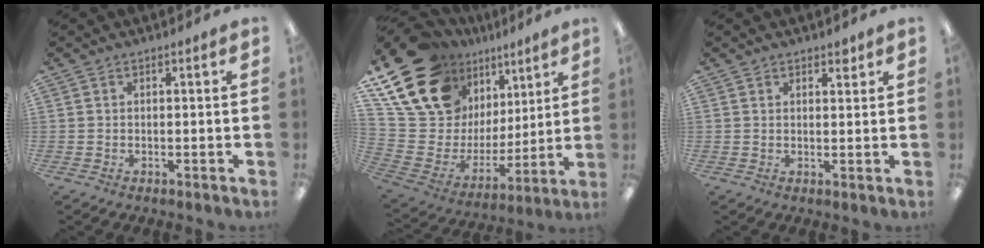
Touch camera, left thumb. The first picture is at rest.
{"total": 21.3, "force": [14.9, 12.5, 8.6], "torque": [-0.187, -0.106, 0.289]}
{"total": 2.1, "force": [1.6, 1.2, 0.5], "torque": [0.005, -0.007, 0.027]}